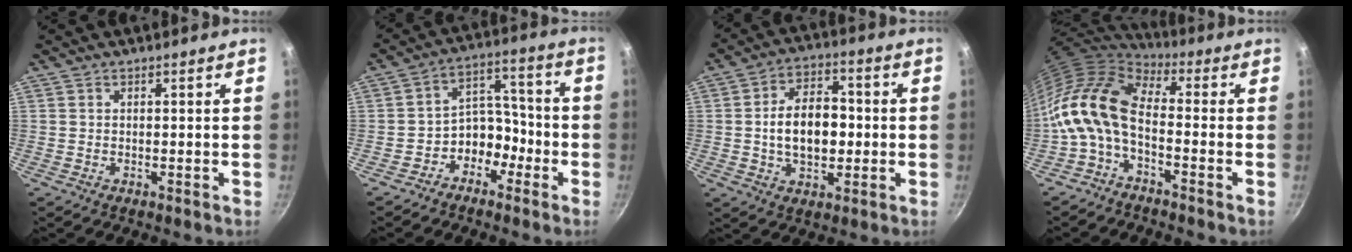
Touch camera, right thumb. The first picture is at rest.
{"total": 8.0, "force": [-4.4, 5.8, 3.2], "torque": [-0.003, 0.069, -0.078]}
{"total": 12.2, "force": [-0.6, 7.8, 9.3], "torque": [-0.126, 0.020, -0.013]}
{"total": 12.7, "force": [-2.3, 6.7, 10.6], "torque": [-0.212, 0.026, -0.057]}